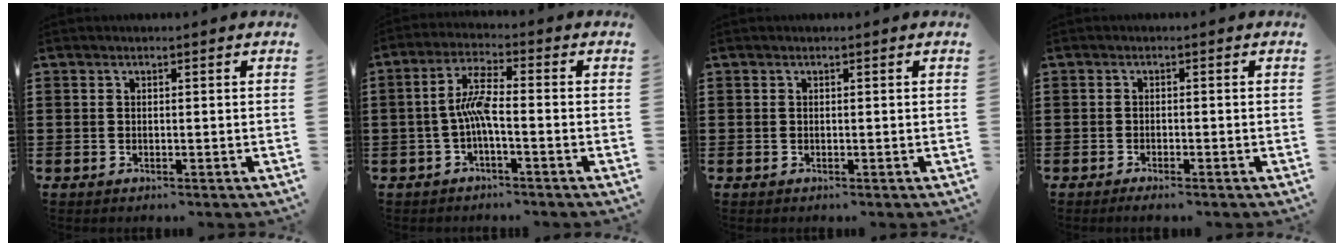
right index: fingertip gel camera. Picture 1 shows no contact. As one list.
[{"total": 5.7, "force": [-1.3, 1.2, 5.4], "torque": [-0.113, 0.002, -0.030]}, {"total": 0.0}, {"total": 1.0, "force": [-1.0, 0.0, 0.4], "torque": [-0.009, -0.002, -0.018]}]